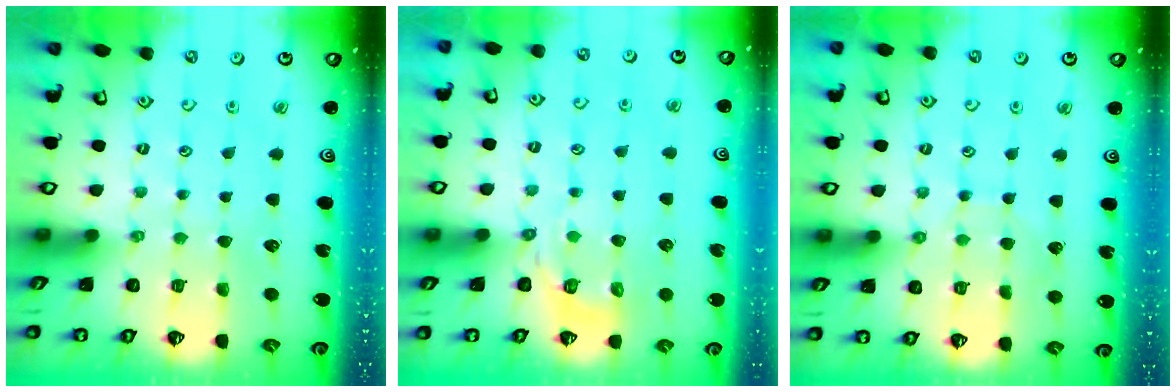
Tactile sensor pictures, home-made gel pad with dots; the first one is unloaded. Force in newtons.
{"total": 6.6, "press": 6.5, "slide": 0.5}
{"total": 2.6, "press": 2.6, "slide": 0.3}